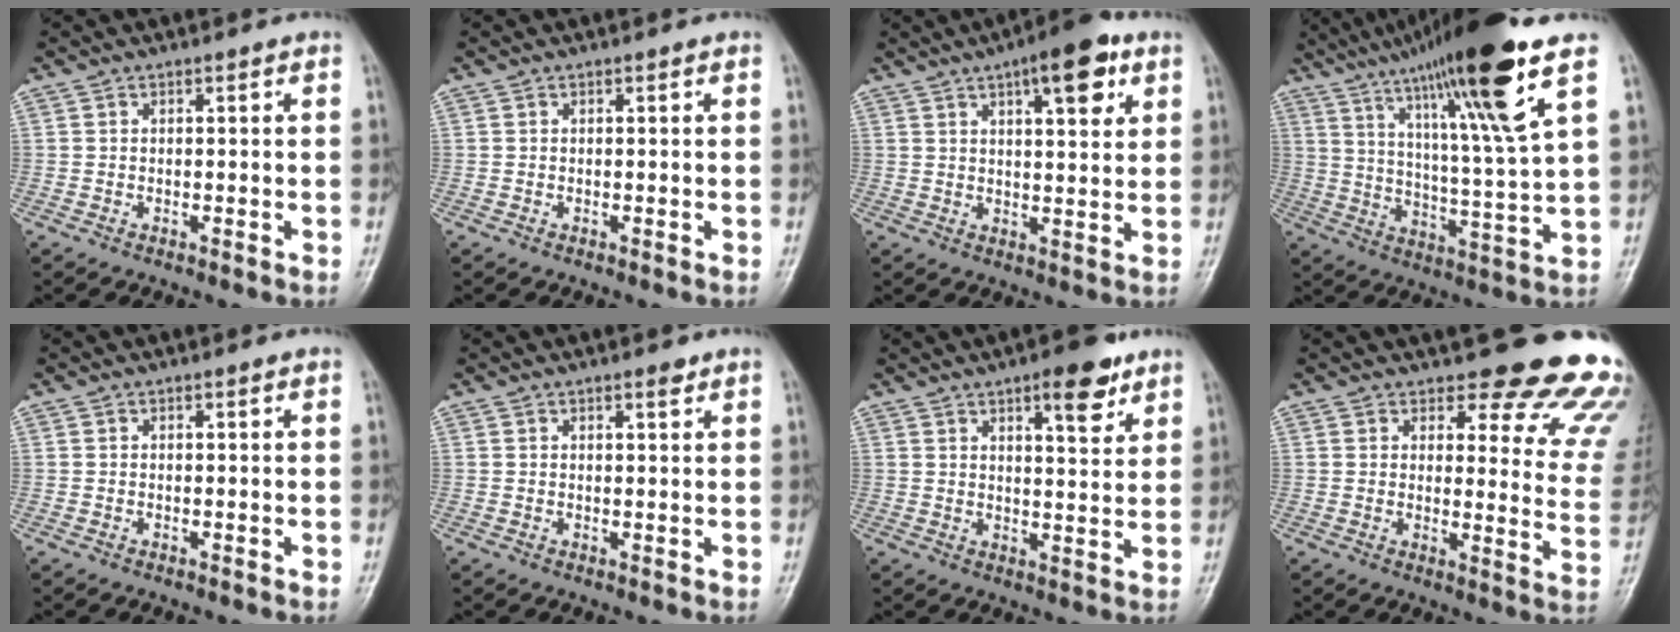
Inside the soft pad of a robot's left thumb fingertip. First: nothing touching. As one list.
[{"total": 0.0}, {"total": 10.7, "force": [5.3, 3.7, 8.6], "torque": [-0.101, -0.014, 0.071]}, {"total": 19.9, "force": [12.5, 0.8, 15.5], "torque": [-0.238, -0.057, 0.201]}, {"total": 0.0}, {"total": 1.5, "force": [1.1, 0.4, 1.0], "torque": [-0.010, -0.006, 0.015]}, {"total": 8.2, "force": [5.0, 2.7, 6.0], "torque": [-0.068, -0.026, 0.067]}, {"total": 18.8, "force": [16.5, 5.6, 7.1], "torque": [-0.026, -0.136, 0.168]}]